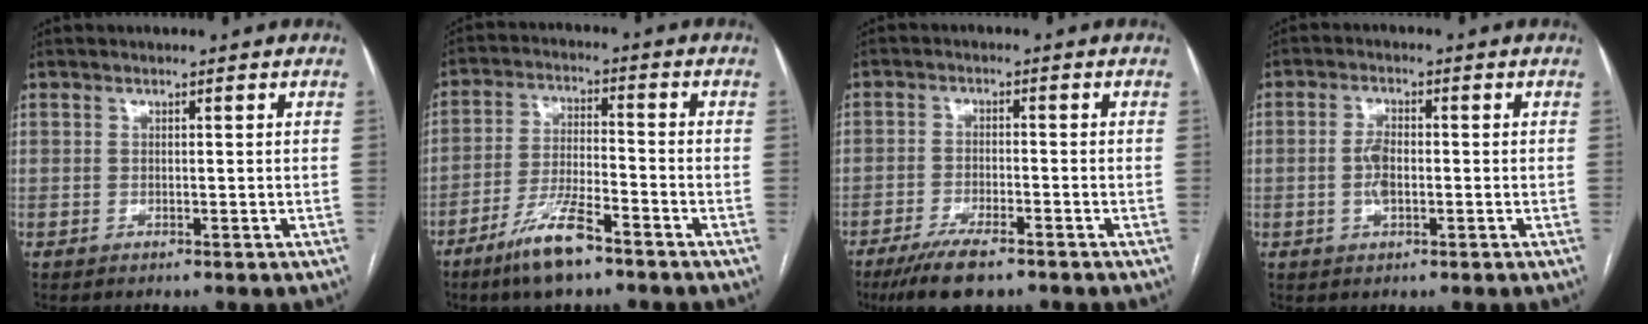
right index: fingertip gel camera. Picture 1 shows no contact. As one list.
[{"total": 9.3, "force": [-6.3, 1.5, 6.7], "torque": [-0.132, -0.014, -0.117]}, {"total": 7.9, "force": [-5.8, 1.6, 5.1], "torque": [-0.089, -0.016, -0.097]}, {"total": 3.6, "force": [-0.6, 1.6, 3.2], "torque": [-0.069, 0.004, -0.012]}]